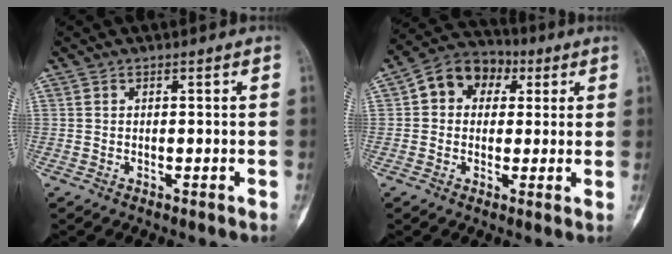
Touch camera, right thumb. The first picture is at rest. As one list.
[{"total": 10.3, "force": [2.6, 8.4, 5.4], "torque": [-0.048, 0.018, 0.029]}]